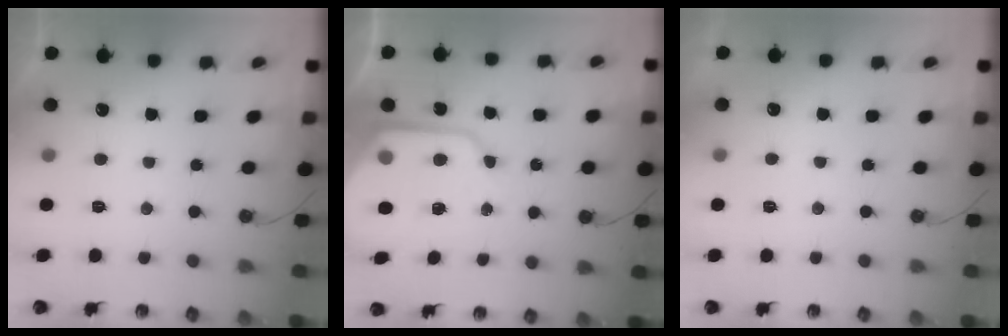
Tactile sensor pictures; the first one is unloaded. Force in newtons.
{"total": 12.2, "press": 12.1, "slide": 1.0}
{"total": 3.5, "press": 3.5, "slide": 0.5}